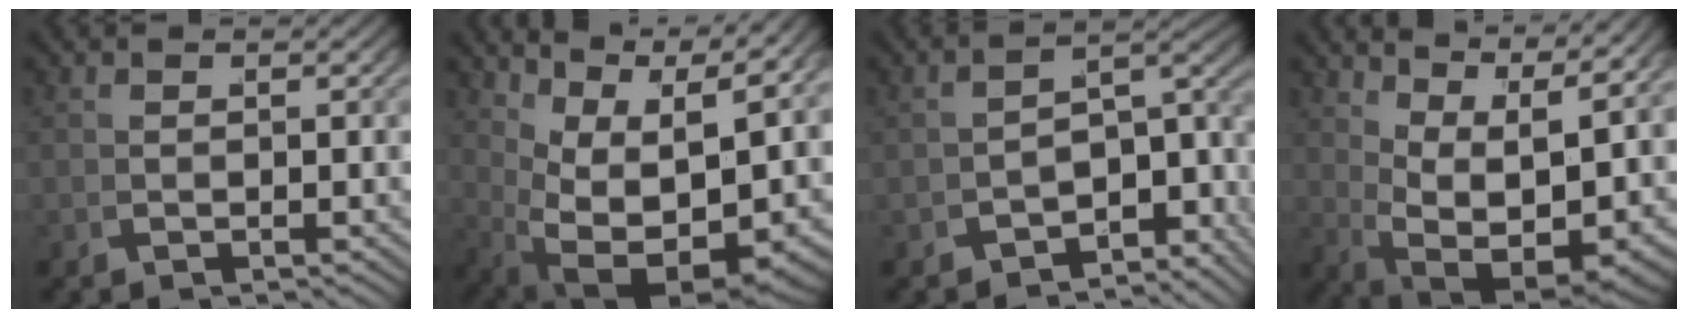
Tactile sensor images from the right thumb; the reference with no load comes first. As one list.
[{"total": 17.6, "force": [-0.3, 11.2, 13.6], "torque": [-0.257, -0.066, 0.029]}, {"total": 6.9, "force": [-3.3, 3.7, 4.8], "torque": [-0.071, -0.023, -0.039]}, {"total": 13.6, "force": [0.6, 8.4, 10.7], "torque": [-0.216, -0.062, 0.042]}]